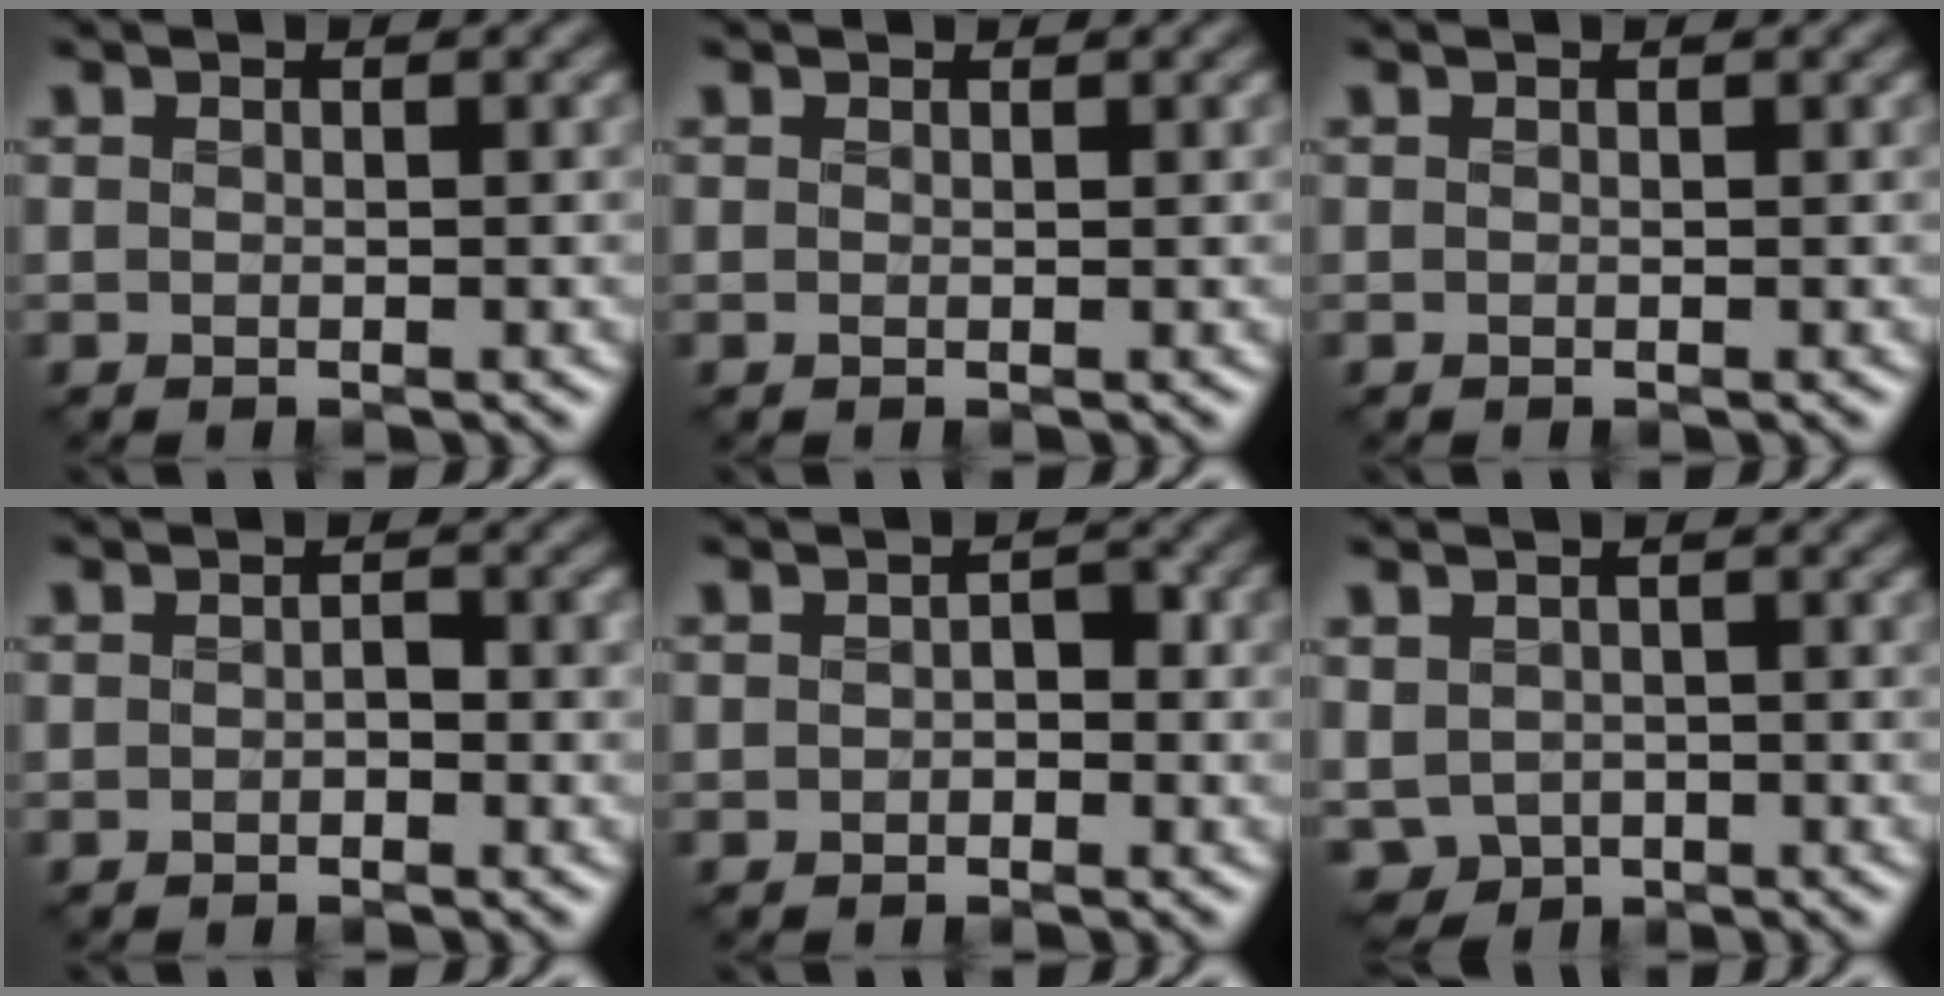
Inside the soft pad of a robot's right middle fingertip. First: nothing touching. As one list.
[{"total": 0.5, "force": [0.5, 0.2, 0.0], "torque": [-0.005, -0.003, 0.006]}, {"total": 0.0}, {"total": 1.0, "force": [-0.6, 0.6, 0.6], "torque": [-0.011, -0.004, -0.014]}, {"total": 1.5, "force": [-0.5, 1.1, 0.9], "torque": [-0.016, -0.002, -0.012]}, {"total": 3.5, "force": [-1.0, 3.0, 1.6], "torque": [-0.039, -0.012, -0.016]}]